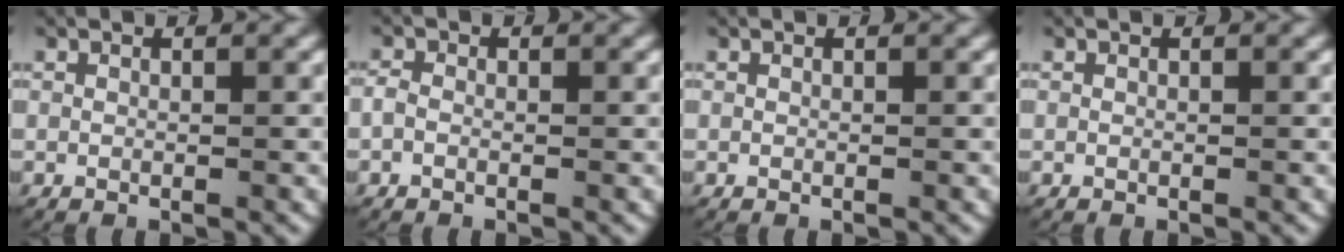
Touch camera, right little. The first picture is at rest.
{"total": 1.1, "force": [-0.4, 0.8, 0.6], "torque": [-0.021, -0.002, -0.007]}
{"total": 0.0}
{"total": 0.0}